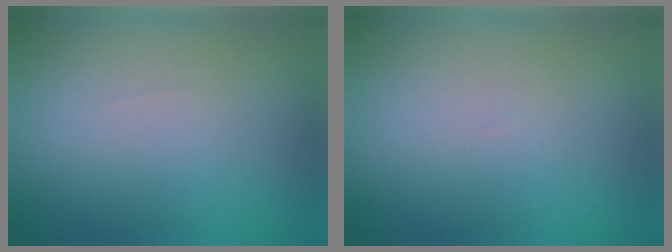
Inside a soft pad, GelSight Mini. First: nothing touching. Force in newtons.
{"total": 0.0}